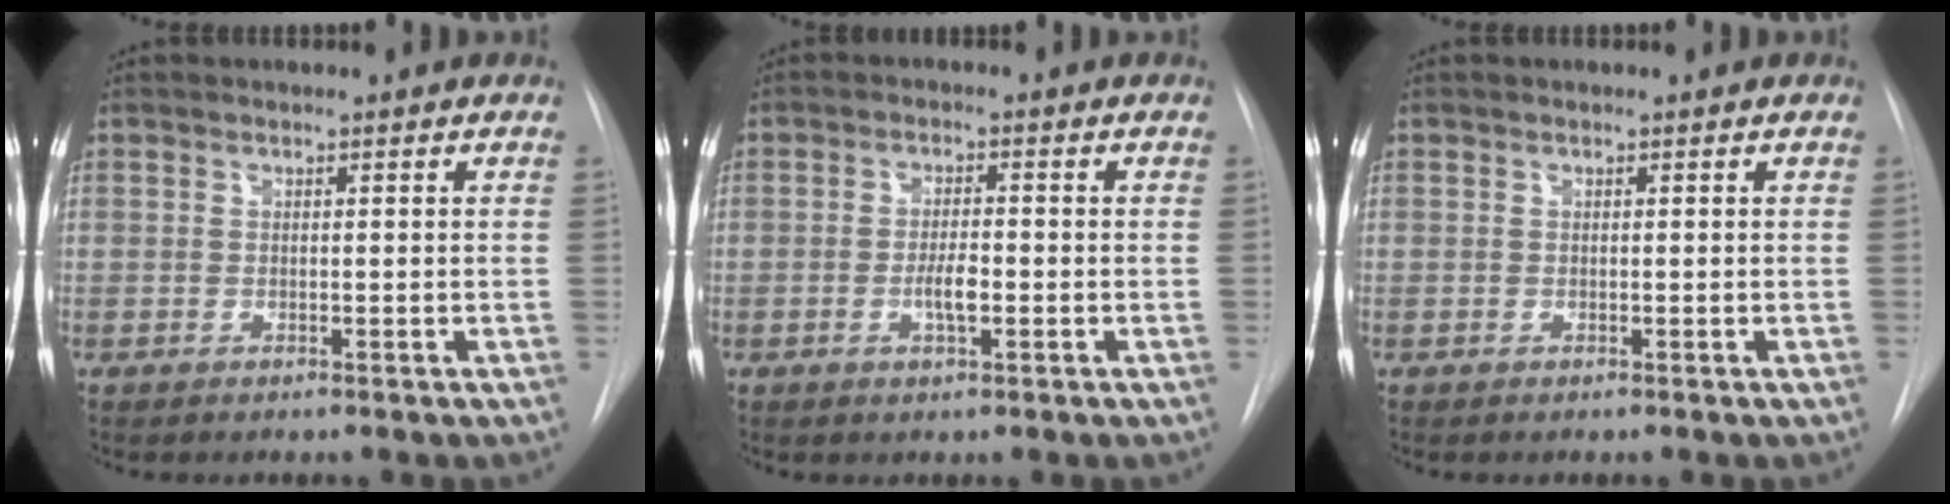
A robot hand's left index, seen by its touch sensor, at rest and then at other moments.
{"total": 3.4, "force": [-1.0, 0.9, 3.1], "torque": [-0.058, 0.001, -0.016]}
{"total": 0.0}